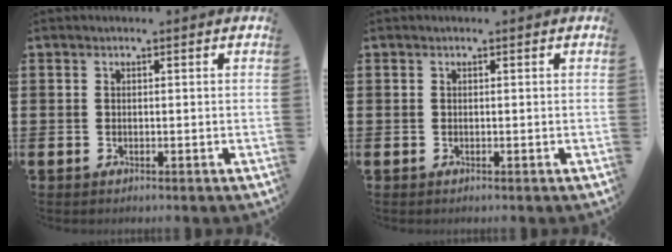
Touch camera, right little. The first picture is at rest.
{"total": 0.0}